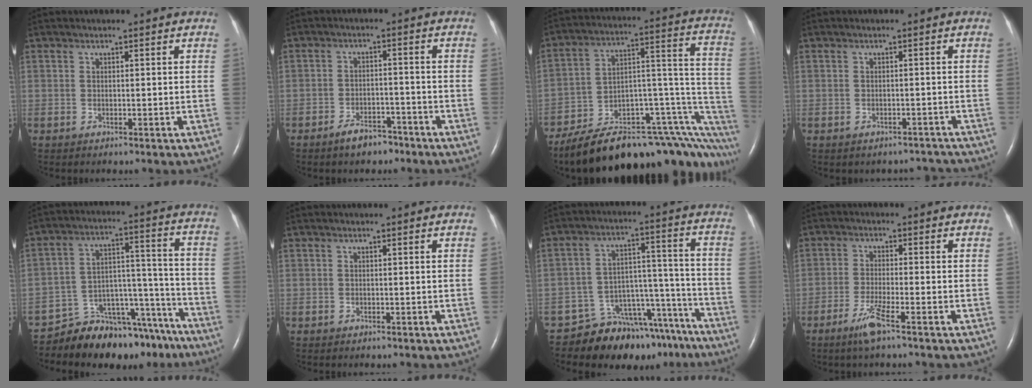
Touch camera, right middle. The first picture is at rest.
{"total": 4.3, "force": [-3.4, 1.9, 1.8], "torque": [-0.037, 0.003, -0.049]}
{"total": 25.6, "force": [-19.2, 8.1, 14.7], "torque": [-0.100, 0.056, -0.264]}
{"total": 3.1, "force": [-2.8, 1.5, -0.2], "torque": [0.005, 0.015, -0.031]}
{"total": 17.4, "force": [-15.8, 5.9, 4.2], "torque": [-0.036, 0.057, -0.230]}
{"total": 0.0}
{"total": 15.0, "force": [-12.9, 6.7, 3.7], "torque": [-0.025, 0.060, -0.184]}
{"total": 4.4, "force": [-2.9, -0.2, 3.4], "torque": [-0.076, -0.010, -0.060]}